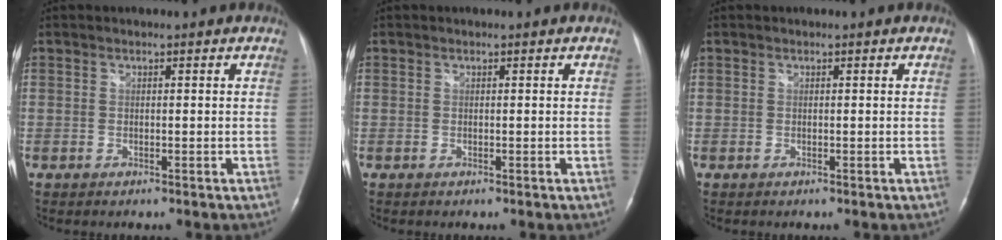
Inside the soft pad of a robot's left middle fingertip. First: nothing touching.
{"total": 0.0}
{"total": 0.0}